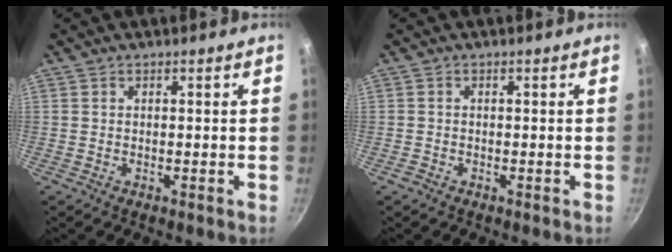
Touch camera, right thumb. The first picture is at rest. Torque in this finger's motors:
{"motor_torque": [-0.68, 0.15, -0.15, -0.02, 0.02]}